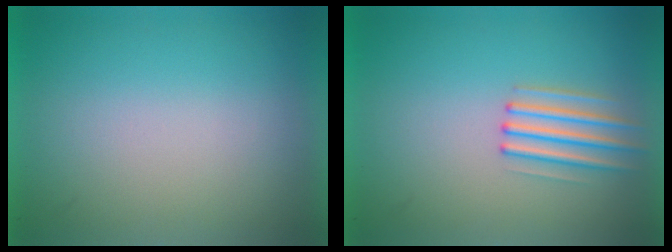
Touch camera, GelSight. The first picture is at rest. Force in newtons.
{"total": 2.2}